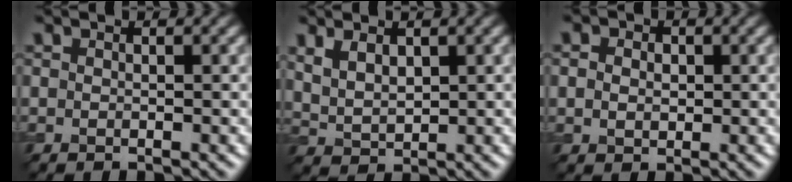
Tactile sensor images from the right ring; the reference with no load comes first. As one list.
[{"total": 3.0, "force": [1.5, 1.6, 2.1], "torque": [-0.047, -0.002, 0.037]}, {"total": 2.4, "force": [0.5, 1.9, 1.4], "torque": [-0.022, 0.011, -0.004]}]